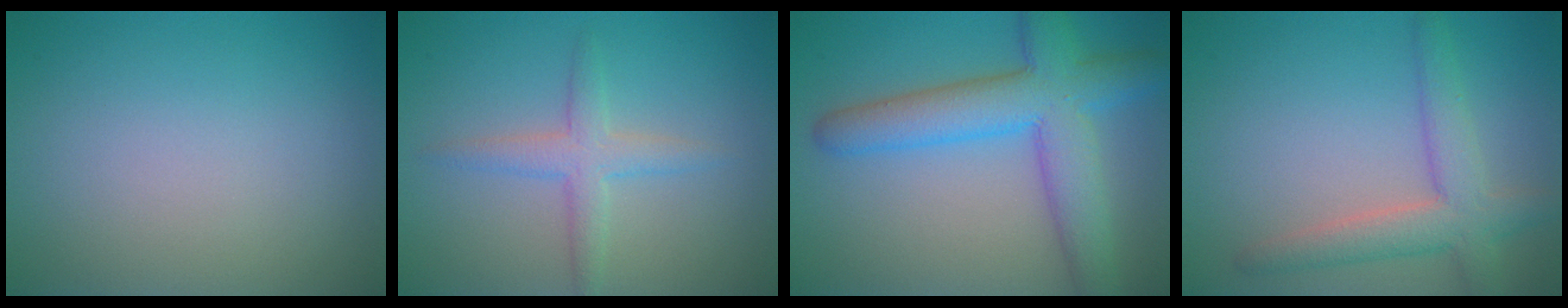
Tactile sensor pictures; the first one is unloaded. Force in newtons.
{"total": 2.7, "press": 2.7, "slide": 0.0}
{"total": 7.4, "press": 7.4, "slide": 0.5}
{"total": 4.3, "press": 4.3, "slide": 0.2}